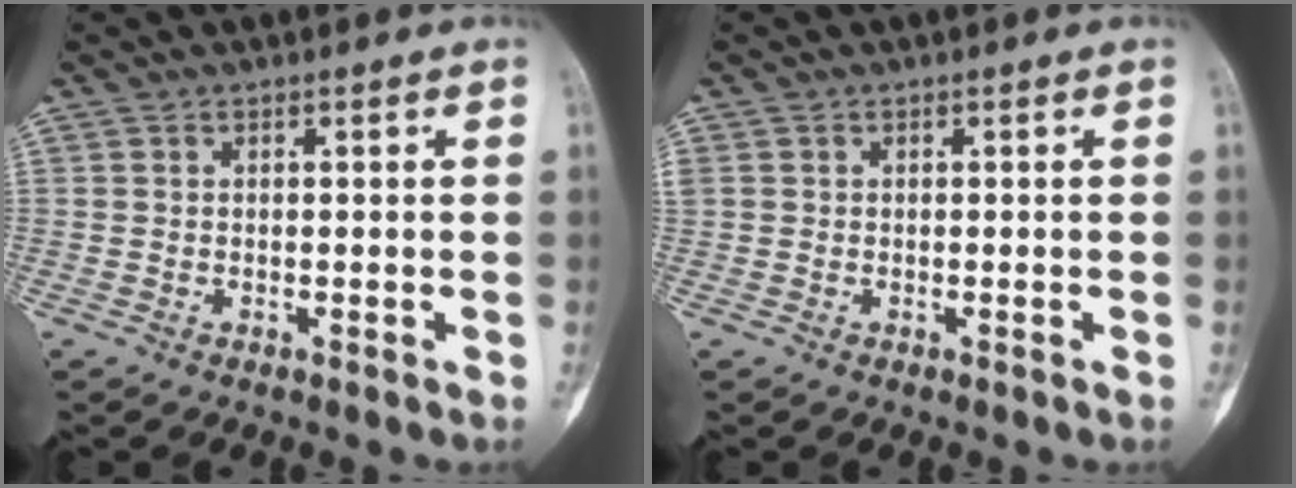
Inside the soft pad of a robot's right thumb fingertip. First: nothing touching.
{"total": 1.3, "force": [-0.1, 1.1, 0.7], "torque": [-0.024, 0.007, 0.000]}